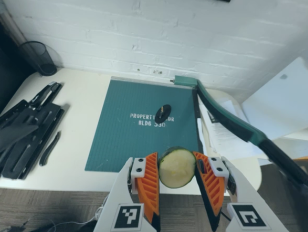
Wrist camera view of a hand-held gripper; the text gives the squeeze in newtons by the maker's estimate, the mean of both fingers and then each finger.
{"total": 9.2, "left": 9.5, "right": 9.0}